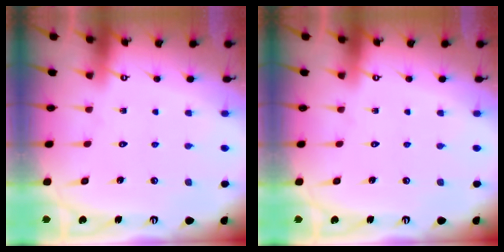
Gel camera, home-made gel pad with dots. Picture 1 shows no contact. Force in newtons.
{"total": 0.0}